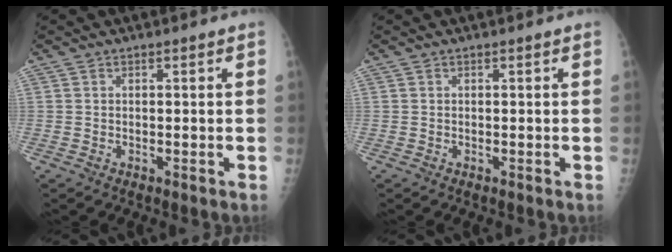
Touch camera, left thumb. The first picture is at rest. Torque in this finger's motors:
{"motor_torque": [0.00, 0.00, 0.00, 0.00, 0.00]}